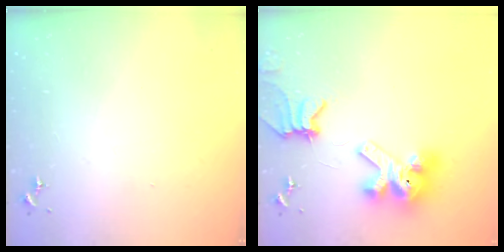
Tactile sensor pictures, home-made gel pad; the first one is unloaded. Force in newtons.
{"total": 13.6, "press": 13.5, "slide": 1.9}